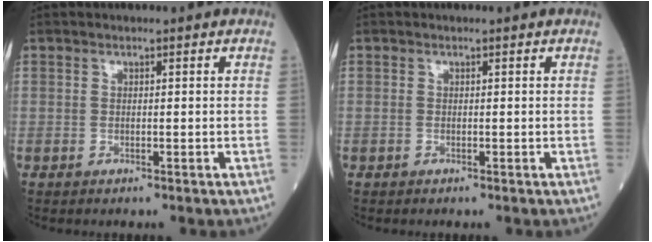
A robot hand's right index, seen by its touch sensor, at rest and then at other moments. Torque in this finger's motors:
{"motor_torque": [0.00, 0.00, 0.00, 0.00]}